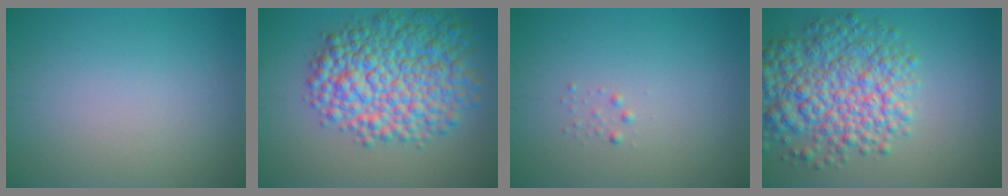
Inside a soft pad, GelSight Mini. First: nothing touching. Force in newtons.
{"total": 9.8, "press": 9.8, "slide": 0.2}
{"total": 0.6, "press": 0.6, "slide": 0.0}
{"total": 8.2, "press": 8.2, "slide": 0.3}